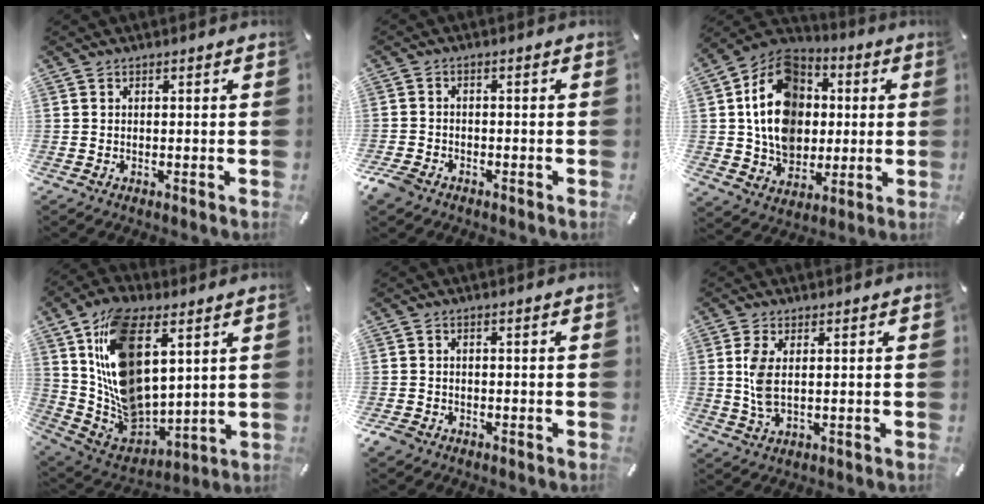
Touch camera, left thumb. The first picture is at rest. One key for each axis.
{"total": 3.4, "fx": -2.5, "fy": 1.9, "fz": 1.2, "tx": -0.038, "ty": 0.009, "tz": -0.052}
{"total": 17.1, "fx": 0.9, "fy": 14.5, "fz": 9.0, "tx": -0.167, "ty": 0.001, "tz": 0.021}
{"total": 19.2, "fx": 7.7, "fy": 11.5, "fz": 13.3, "tx": -0.281, "ty": -0.042, "tz": 0.141}
{"total": 2.2, "fx": -1.5, "fy": 1.5, "fz": 0.7, "tx": -0.018, "ty": 0.006, "tz": -0.032}
{"total": 6.2, "fx": 0.9, "fy": 2.6, "fz": 5.6, "tx": -0.130, "ty": 0.000, "tz": 0.010}